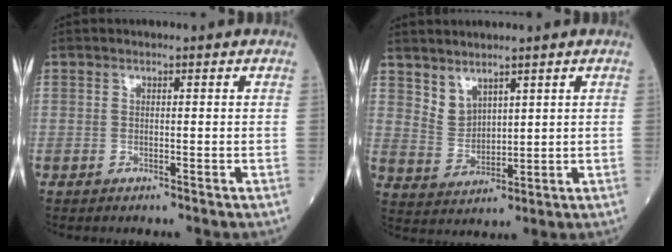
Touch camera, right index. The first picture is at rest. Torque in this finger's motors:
{"motor_torque": [0.26, 0.34, 0.11, 0.00]}